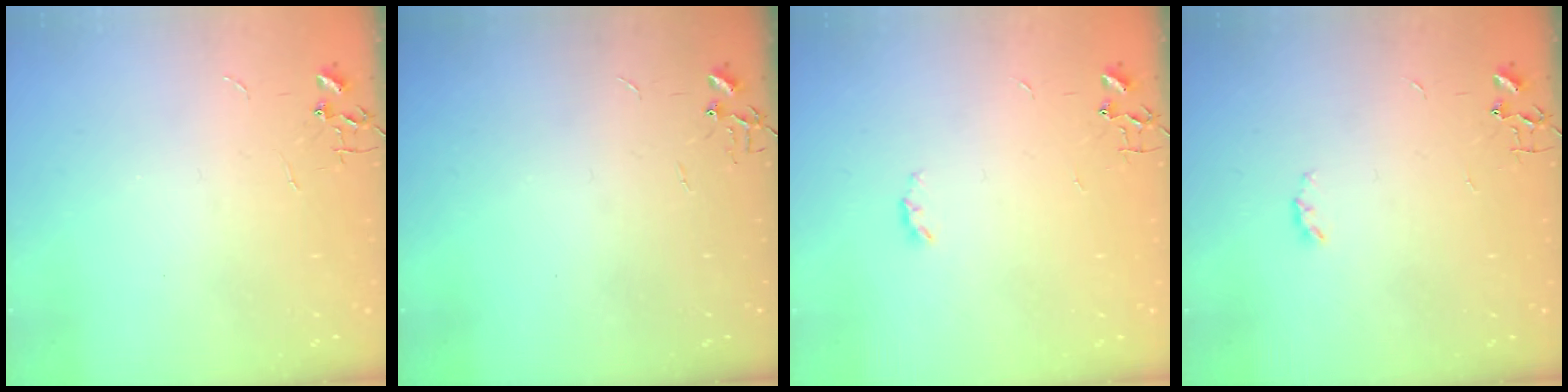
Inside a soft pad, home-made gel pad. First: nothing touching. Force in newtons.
{"total": 0.0}
{"total": 2.9, "press": 2.9, "slide": 0.5}
{"total": 2.9, "press": 2.9, "slide": 0.5}